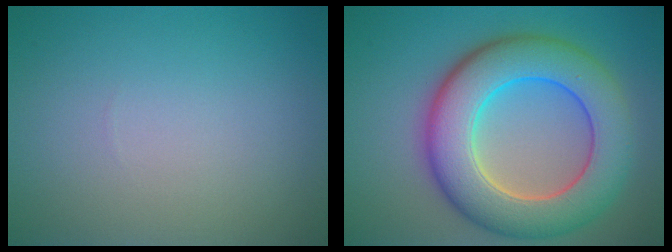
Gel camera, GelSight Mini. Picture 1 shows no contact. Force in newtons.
{"total": 10.2, "press": 10.2, "slide": 0.4}